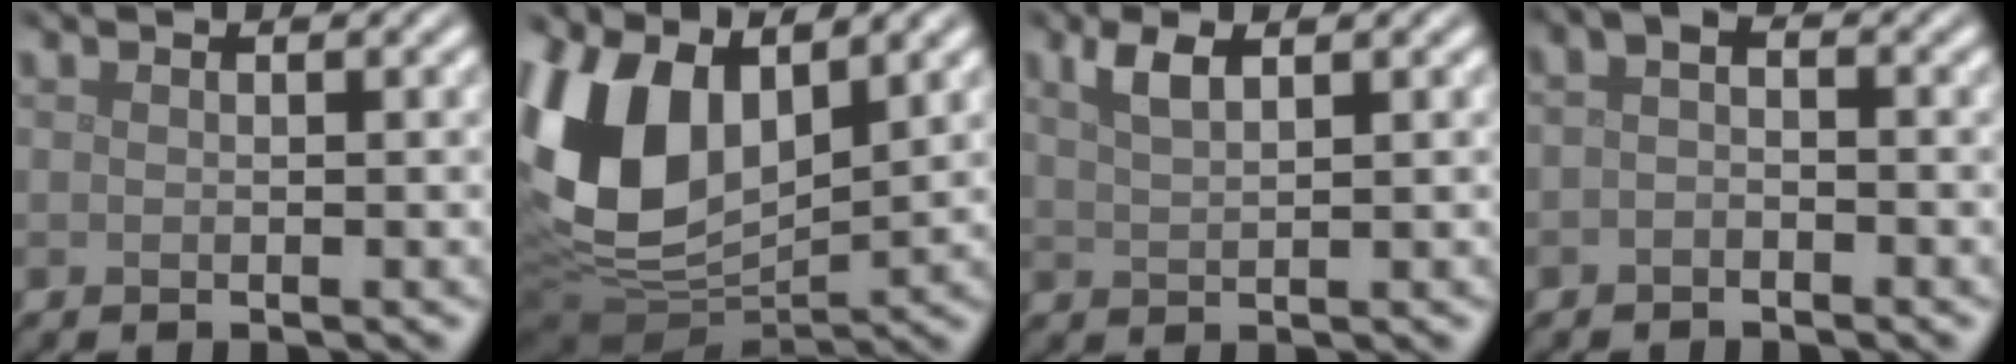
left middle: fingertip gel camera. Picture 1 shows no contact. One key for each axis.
{"total": 14.7, "fx": 3.0, "fy": 9.1, "fz": 11.2, "tx": -0.251, "ty": -0.014, "tz": 0.062}
{"total": 2.3, "fx": 1.4, "fy": 0.7, "fz": 1.6, "tx": -0.034, "ty": 0.003, "tz": 0.029}
{"total": 1.4, "fx": -0.4, "fy": 0.7, "fz": 1.2, "tx": -0.027, "ty": 0.003, "tz": -0.012}